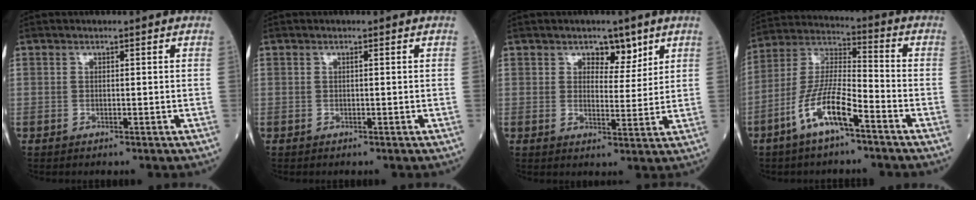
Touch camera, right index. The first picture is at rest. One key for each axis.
{"total": 0.0}
{"total": 4.2, "fx": 2.7, "fy": 2.3, "fz": 2.3, "tx": -0.022, "ty": -0.002, "tz": 0.040}
{"total": 11.0, "fx": -6.0, "fy": 2.0, "fz": 9.1, "tx": -0.191, "ty": -0.002, "tz": -0.119}